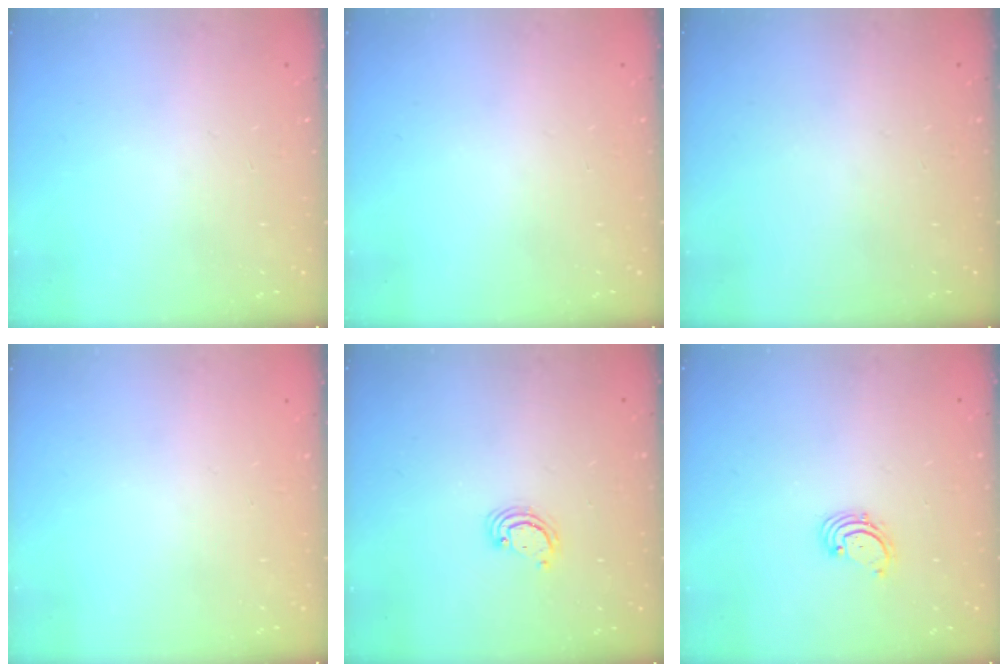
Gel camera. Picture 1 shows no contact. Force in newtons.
{"total": 0.0}
{"total": 0.0}
{"total": 0.0}
{"total": 2.5, "press": 2.5, "slide": 0.3}
{"total": 1.6, "press": 1.6, "slide": 0.2}